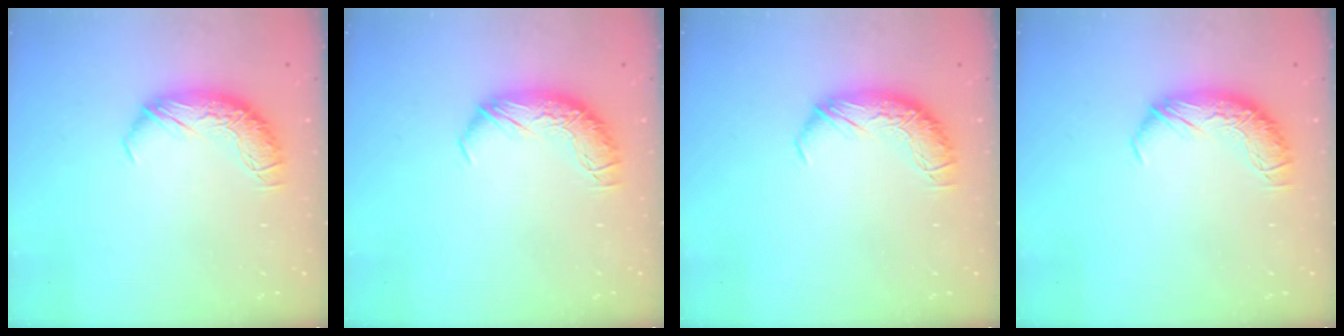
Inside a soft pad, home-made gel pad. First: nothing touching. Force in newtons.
{"total": 0.0}
{"total": 0.0}
{"total": 0.0}